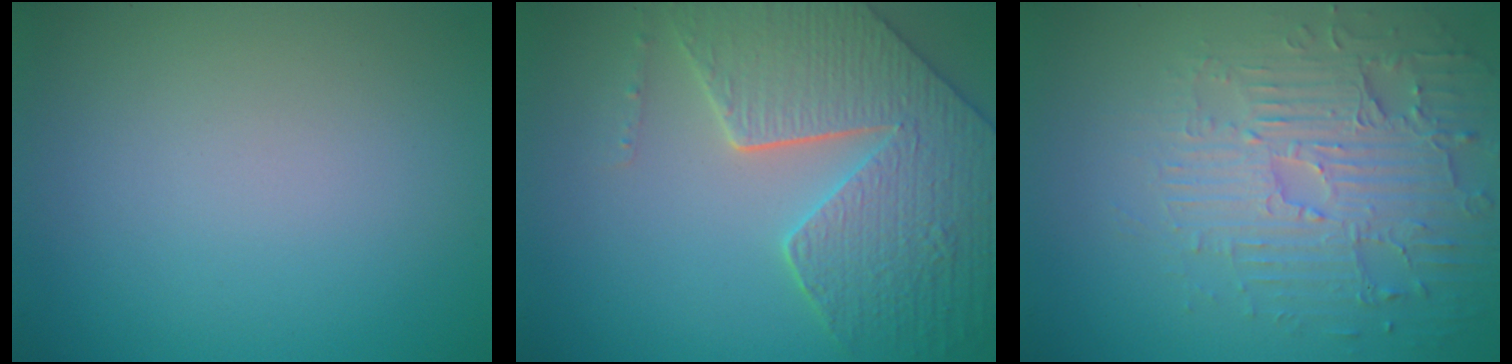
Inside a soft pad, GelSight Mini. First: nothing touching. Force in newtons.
{"total": 7.7, "press": 6.1, "slide": 4.6}
{"total": 4.6, "press": 4.2, "slide": 1.9}